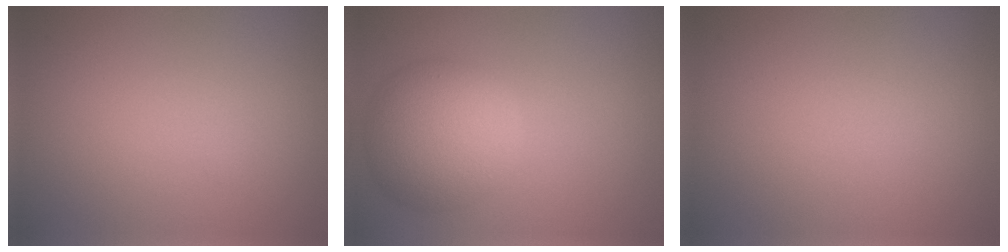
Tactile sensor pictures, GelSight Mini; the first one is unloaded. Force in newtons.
{"total": 6.8, "press": 6.8, "slide": 0.3}
{"total": 0.0}